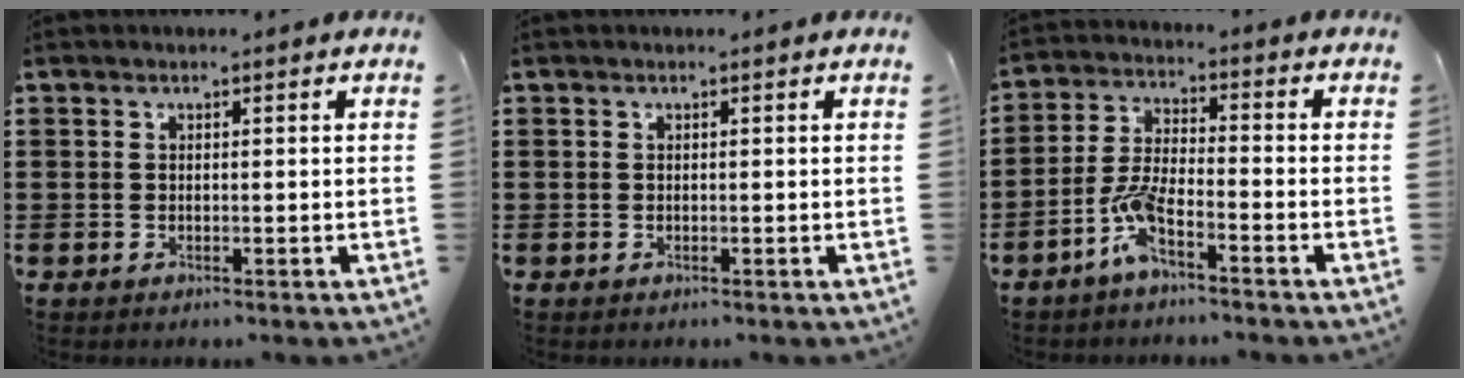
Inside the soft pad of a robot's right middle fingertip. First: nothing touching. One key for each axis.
{"total": 0.0}
{"total": 6.2, "fx": -4.0, "fy": 1.3, "fz": 4.6, "tx": -0.112, "ty": -0.010, "tz": -0.079}